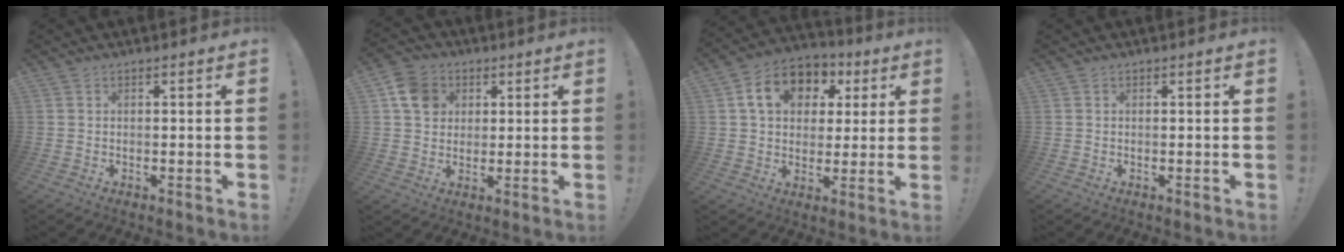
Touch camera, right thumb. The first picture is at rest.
{"total": 9.2, "force": [3.3, 7.8, 3.5], "torque": [-0.046, -0.005, 0.068]}
{"total": 13.7, "force": [4.5, 10.8, 7.2], "torque": [-0.107, -0.001, 0.088]}
{"total": 0.0}